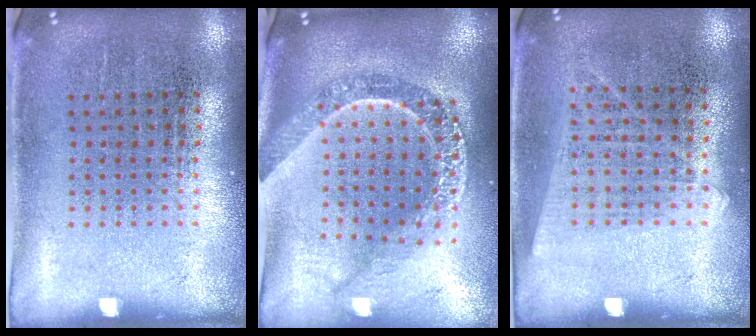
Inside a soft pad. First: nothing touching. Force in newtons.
{"total": 2.7, "press": 2.2, "slide": 1.6}
{"total": 1.2, "press": 1.0, "slide": 0.5}